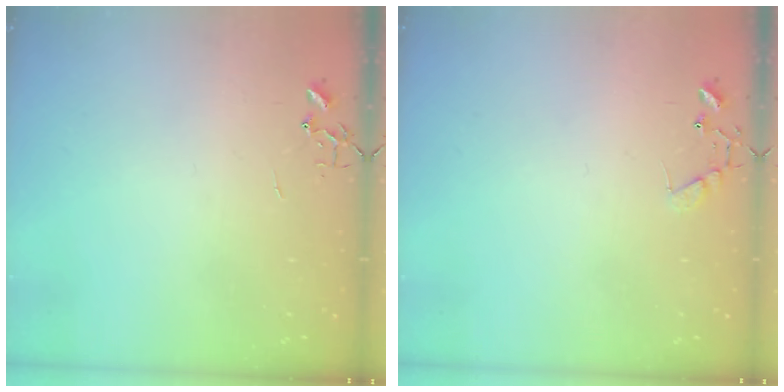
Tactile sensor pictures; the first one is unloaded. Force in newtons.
{"total": 6.8, "press": 6.8, "slide": 0.5}